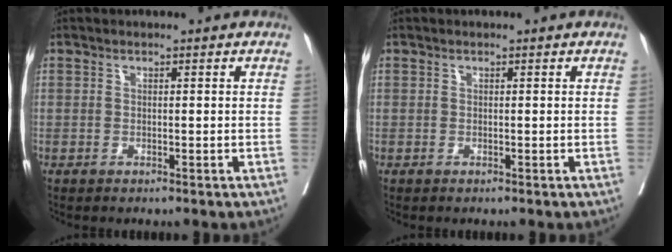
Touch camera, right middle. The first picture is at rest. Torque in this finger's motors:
{"motor_torque": [-0.01, 0.00, 0.00, -0.01]}